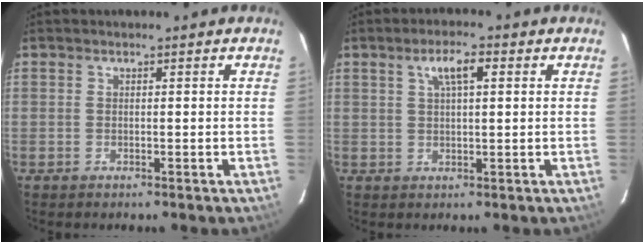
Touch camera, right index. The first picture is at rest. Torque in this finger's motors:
{"motor_torque": [0.06, 0.01, 0.14, 0.05]}